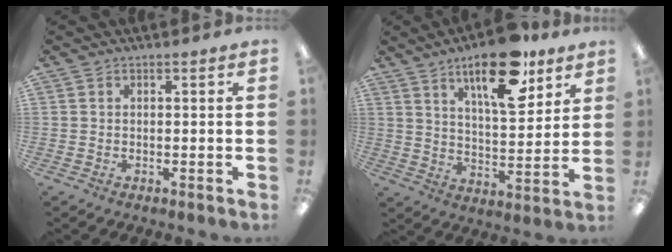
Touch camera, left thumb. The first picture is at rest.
{"total": 18.1, "force": [11.8, 6.7, 12.0], "torque": [-0.176, -0.057, 0.189]}